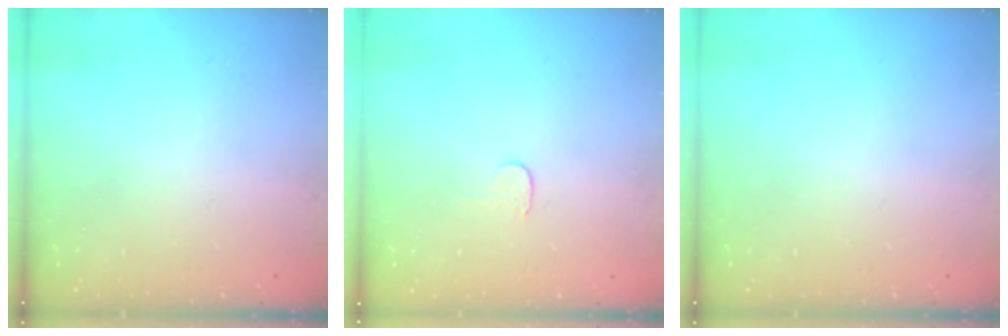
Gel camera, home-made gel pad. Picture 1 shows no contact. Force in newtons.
{"total": 3.8, "press": 3.8, "slide": 0.4}
{"total": 0.0}